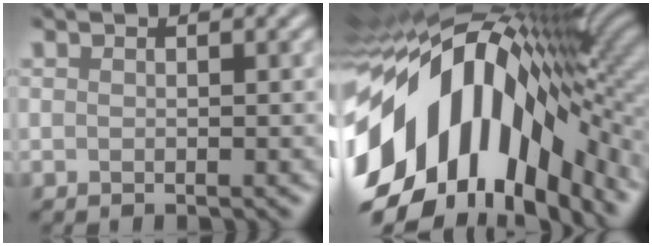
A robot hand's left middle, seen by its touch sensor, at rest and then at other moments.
{"total": 16.1, "force": [-5.1, 9.1, 12.3], "torque": [-0.245, -0.016, -0.074]}